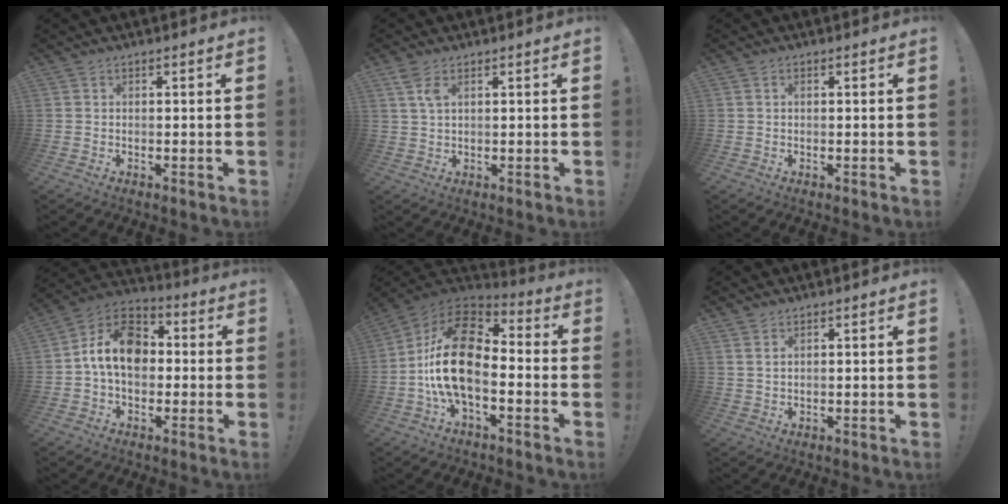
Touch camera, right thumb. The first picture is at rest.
{"total": 4.3, "force": [2.3, 1.7, 3.3], "torque": [-0.068, -0.001, 0.042]}
{"total": 0.7, "force": [0.2, 0.3, 0.6], "torque": [-0.003, -0.001, 0.002]}
{"total": 14.0, "force": [1.0, 10.1, 9.7], "torque": [-0.154, 0.019, 0.024]}
{"total": 19.6, "force": [-2.3, 11.2, 15.9], "torque": [-0.306, 0.023, -0.034]}
{"total": 1.7, "force": [1.2, 0.6, 1.1], "torque": [-0.020, -0.005, 0.021]}